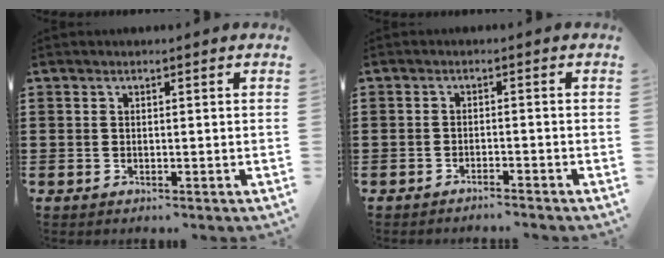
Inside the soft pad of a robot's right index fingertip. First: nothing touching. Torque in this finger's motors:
{"motor_torque": [0.12, -0.05, 0.05, -0.02]}